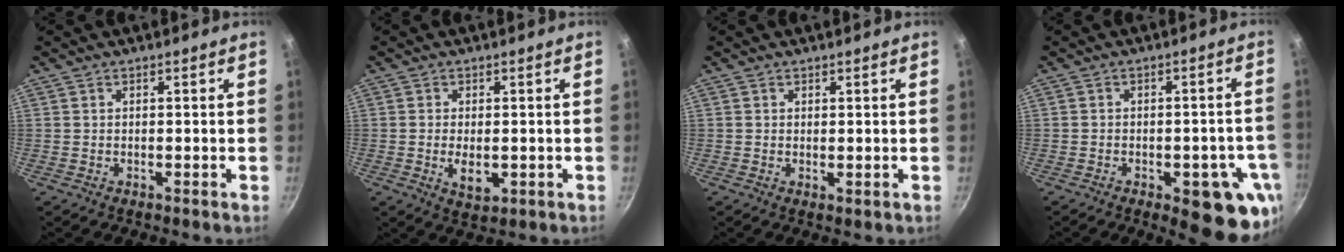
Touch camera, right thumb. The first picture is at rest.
{"total": 4.7, "force": [-0.7, 2.7, 3.8], "torque": [-0.063, -0.007, -0.005]}
{"total": 0.8, "force": [0.4, 0.3, 0.6], "torque": [-0.010, -0.008, 0.004]}
{"total": 13.6, "force": [-5.6, 5.6, 11.0], "torque": [-0.083, 0.013, -0.067]}